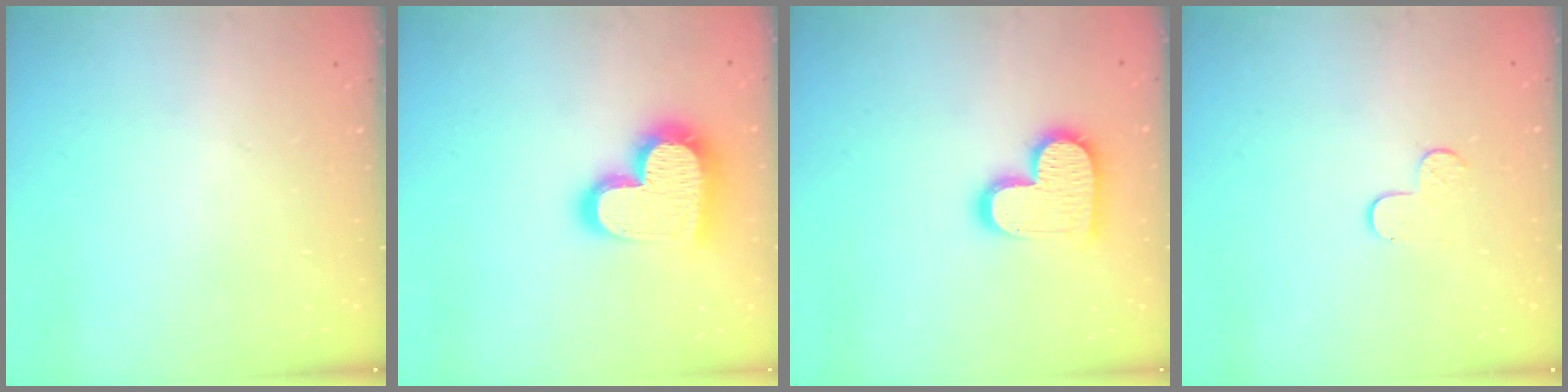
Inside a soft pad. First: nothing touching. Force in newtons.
{"total": 20.7, "press": 20.7, "slide": 1.5}
{"total": 15.1, "press": 15.0, "slide": 0.9}
{"total": 3.7, "press": 3.6, "slide": 0.4}